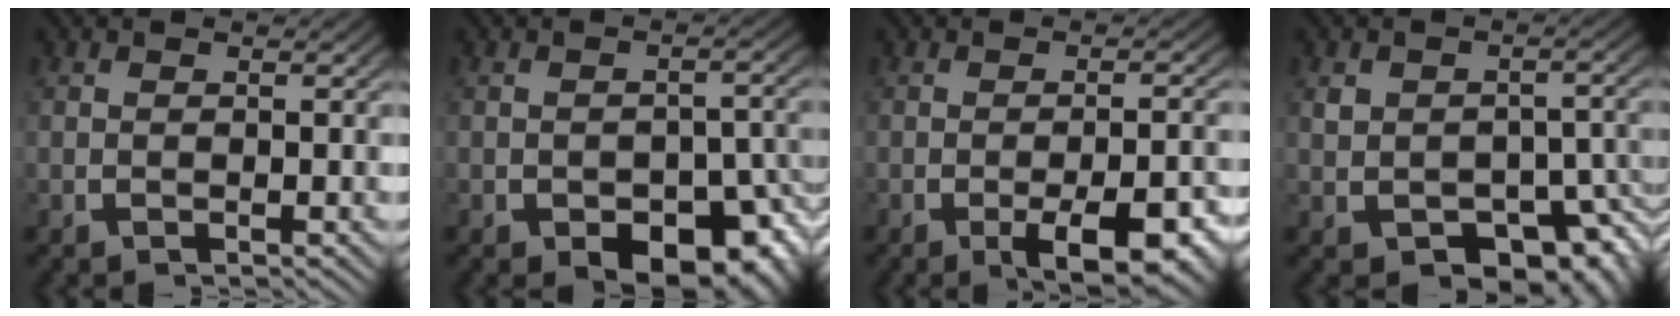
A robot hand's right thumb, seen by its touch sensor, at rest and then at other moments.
{"total": 7.1, "force": [-3.0, 4.1, 5.0], "torque": [-0.071, -0.038, -0.027]}
{"total": 6.1, "force": [-2.7, 2.6, 4.8], "torque": [-0.072, -0.017, -0.034]}
{"total": 6.7, "force": [-3.0, 4.4, 4.0], "torque": [-0.067, -0.035, -0.027]}